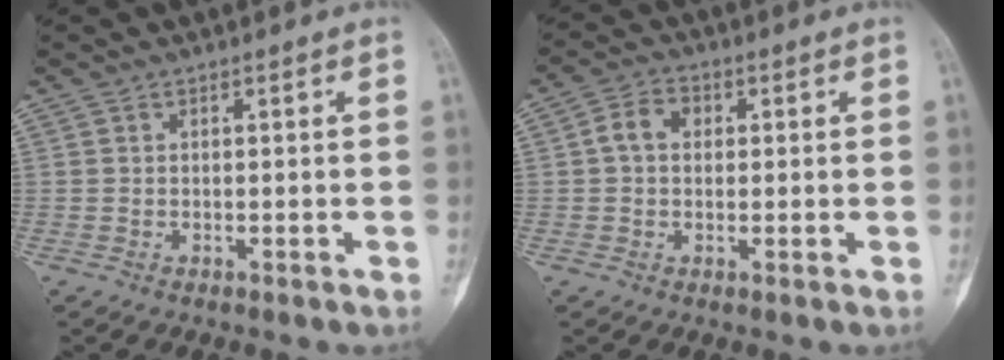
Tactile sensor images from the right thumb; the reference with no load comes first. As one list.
[{"total": 4.8, "force": [0.6, 3.6, 3.0], "torque": [-0.046, 0.015, 0.004]}]